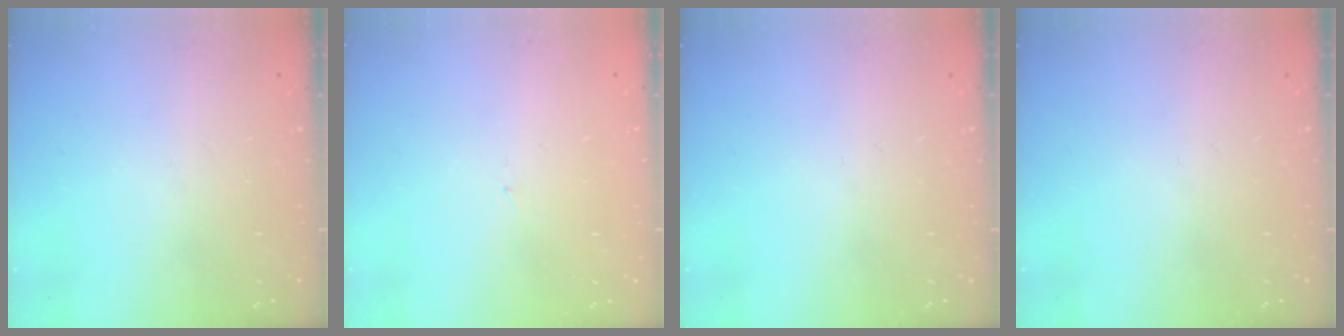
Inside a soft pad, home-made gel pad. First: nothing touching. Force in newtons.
{"total": 0.8, "press": 0.8, "slide": 0.1}
{"total": 0.0}
{"total": 0.0}